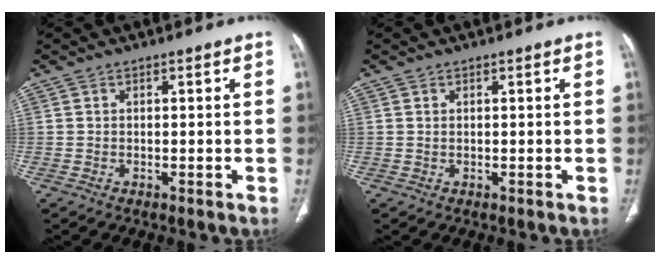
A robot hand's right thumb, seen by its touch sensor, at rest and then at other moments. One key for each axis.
{"total": 0.0}